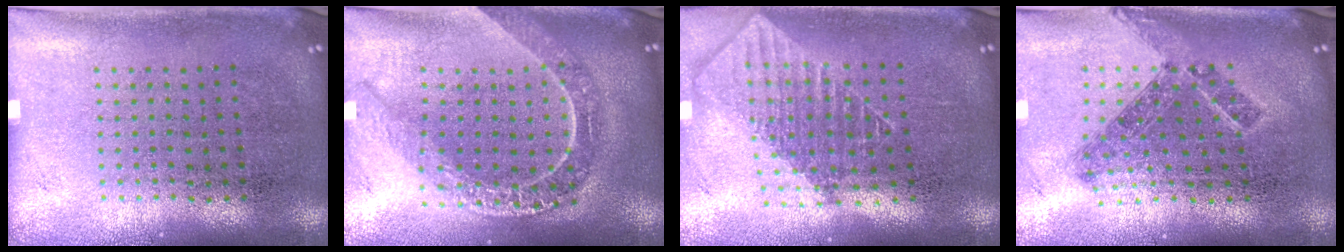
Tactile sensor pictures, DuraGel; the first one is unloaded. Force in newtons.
{"total": 2.2, "press": 1.8, "slide": 1.1}
{"total": 1.9, "press": 1.5, "slide": 1.1}
{"total": 1.1, "press": 0.9, "slide": 0.7}